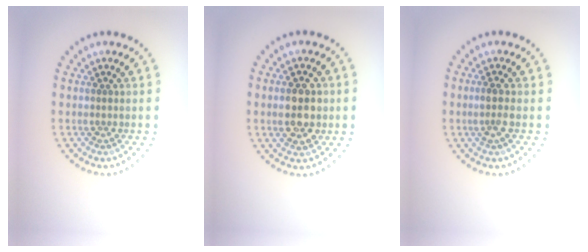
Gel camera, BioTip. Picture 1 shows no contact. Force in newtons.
{"total": 3.9, "press": 3.9, "slide": 0.2}
{"total": 1.5, "press": 1.3, "slide": 0.8}